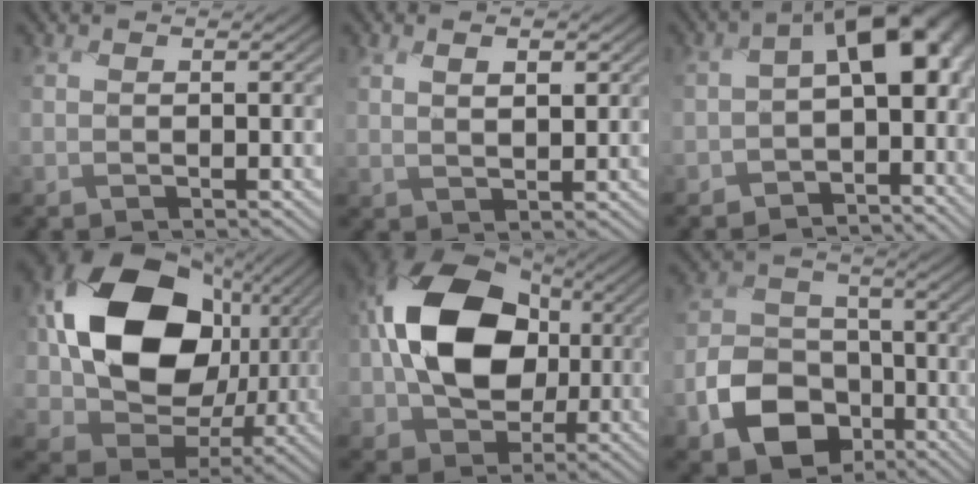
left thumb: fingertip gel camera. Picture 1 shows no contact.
{"total": 2.7, "force": [1.3, 1.0, 2.1], "torque": [-0.033, -0.004, 0.022]}
{"total": 10.9, "force": [-2.0, 7.1, 8.0], "torque": [-0.128, -0.026, -0.042]}
{"total": 17.1, "force": [2.5, 13.8, 9.8], "torque": [-0.210, -0.010, 0.053]}
{"total": 15.2, "force": [0.2, 11.4, 10.1], "torque": [-0.189, 0.019, -0.007]}
{"total": 9.7, "force": [-5.7, 6.8, 4.1], "torque": [-0.079, -0.020, -0.115]}